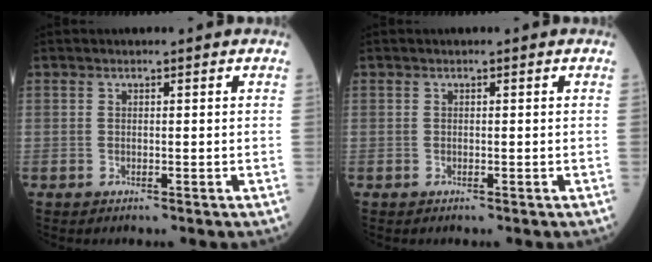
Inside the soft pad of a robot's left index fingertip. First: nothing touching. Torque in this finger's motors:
{"motor_torque": [0.05, 0.02, -0.01, 0.00]}